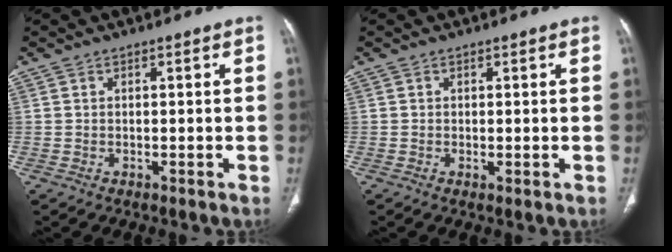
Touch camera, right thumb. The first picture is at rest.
{"total": 0.6, "force": [0.0, 0.2, 0.5], "torque": [-0.013, -0.003, 0.002]}